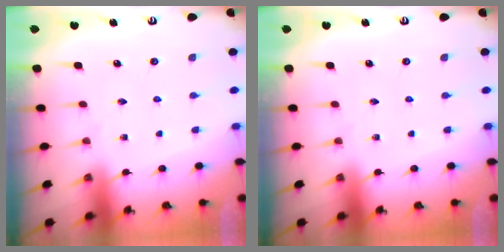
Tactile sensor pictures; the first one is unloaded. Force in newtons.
{"total": 0.0}